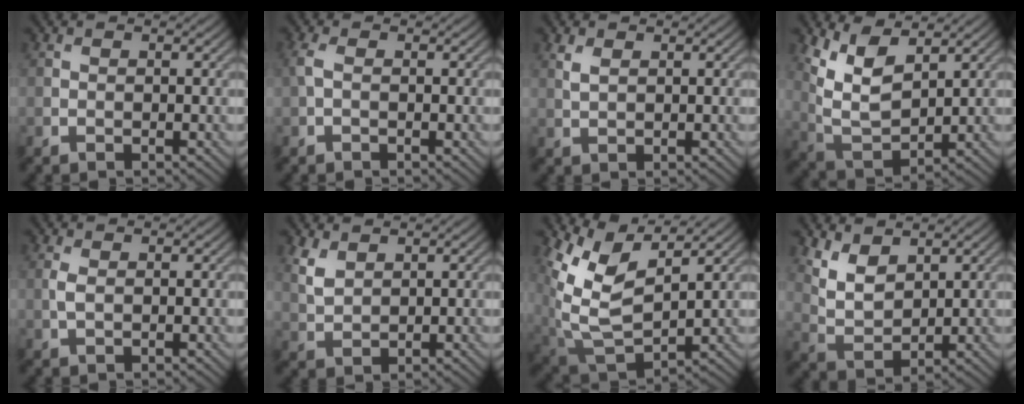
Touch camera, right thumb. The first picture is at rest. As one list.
[{"total": 1.7, "force": [0.2, 0.7, 1.5], "torque": [-0.043, 0.005, 0.000]}, {"total": 1.8, "force": [1.0, 0.8, 1.2], "torque": [-0.034, 0.000, 0.023]}, {"total": 8.1, "force": [4.1, 3.8, 5.8], "torque": [-0.139, -0.007, 0.088]}, {"total": 1.6, "force": [0.2, 0.8, 1.4], "torque": [-0.039, 0.002, 0.004]}, {"total": 3.3, "force": [2.1, 1.7, 1.9], "torque": [-0.055, -0.001, 0.048]}, {"total": 9.3, "force": [5.3, 4.1, 6.5], "torque": [-0.167, -0.003, 0.109]}, {"total": 5.7, "force": [3.5, 2.9, 3.5], "torque": [-0.084, -0.008, 0.076]}]